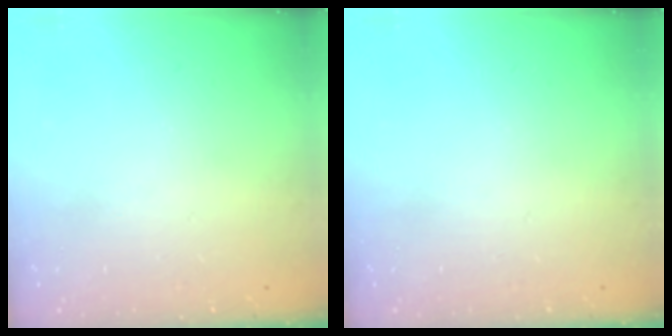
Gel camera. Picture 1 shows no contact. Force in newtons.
{"total": 0.0}